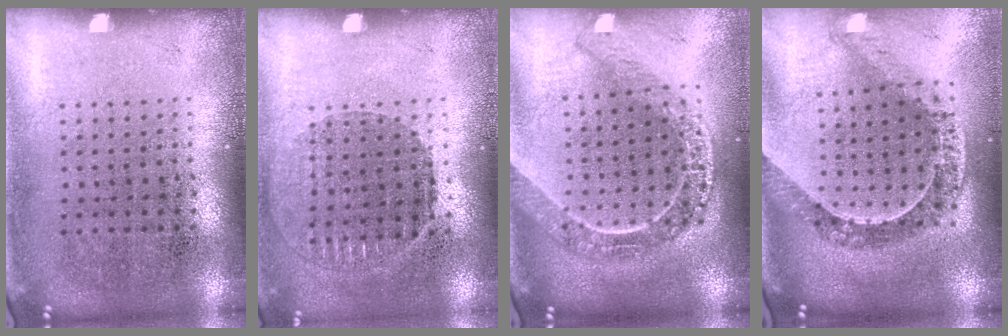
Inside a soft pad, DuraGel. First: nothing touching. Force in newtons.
{"total": 1.0, "press": 0.9, "slide": 0.4}
{"total": 2.2, "press": 1.8, "slide": 1.2}
{"total": 1.1, "press": 1.1, "slide": 0.3}